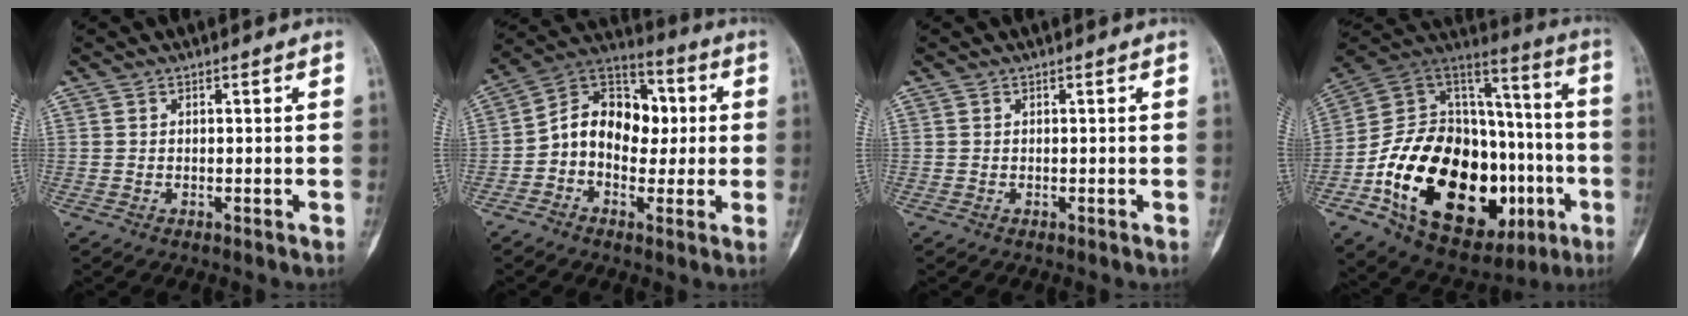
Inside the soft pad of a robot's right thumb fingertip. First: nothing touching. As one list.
[{"total": 14.3, "force": [0.2, 10.3, 9.9], "torque": [-0.120, 0.035, -0.008]}, {"total": 0.0}, {"total": 37.9, "force": [-11.2, 21.3, 29.2], "torque": [-0.501, 0.034, -0.169]}]